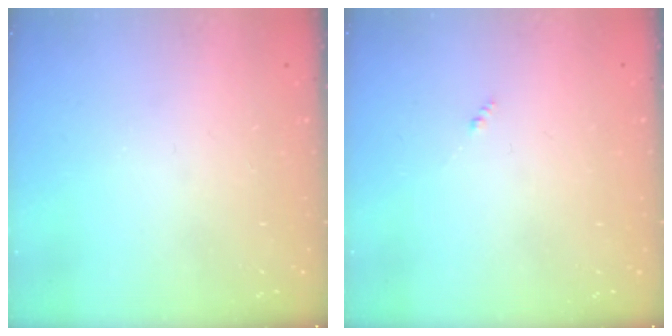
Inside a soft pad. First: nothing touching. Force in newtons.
{"total": 0.0}